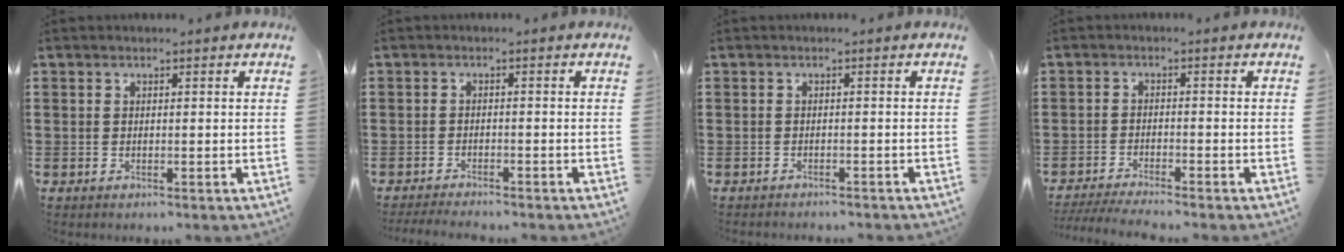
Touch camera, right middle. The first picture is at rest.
{"total": 1.9, "force": [-1.9, 0.0, 0.3], "torque": [-0.008, -0.001, -0.038]}
{"total": 0.7, "force": [-0.7, -0.1, 0.1], "torque": [-0.004, -0.001, -0.014]}
{"total": 2.9, "force": [-2.7, -0.1, 1.0], "torque": [-0.023, -0.005, -0.056]}